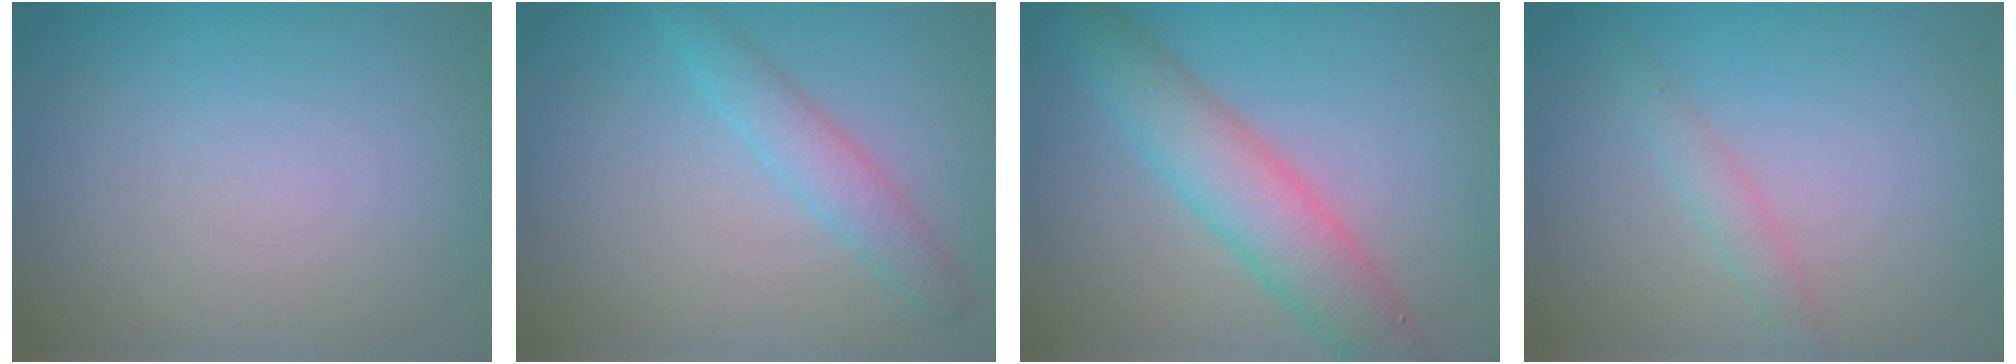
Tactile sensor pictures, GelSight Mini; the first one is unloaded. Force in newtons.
{"total": 2.5, "press": 2.5, "slide": 0.1}
{"total": 5.6, "press": 5.6, "slide": 0.1}
{"total": 1.4, "press": 1.4, "slide": 0.1}